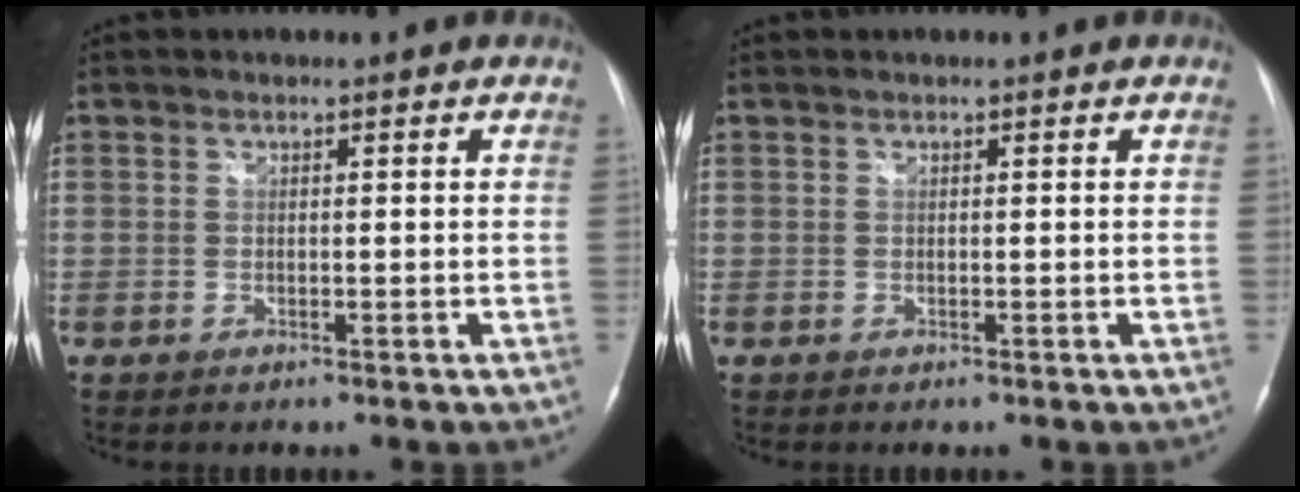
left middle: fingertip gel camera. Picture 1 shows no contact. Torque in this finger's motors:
{"motor_torque": [-0.01, 0.00, 0.01, 0.00]}